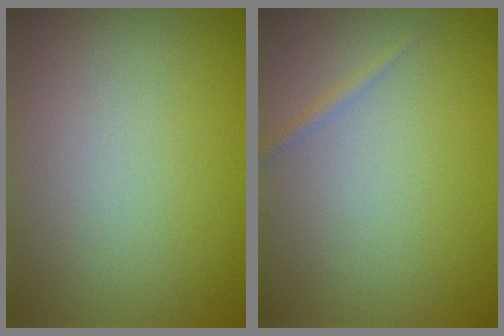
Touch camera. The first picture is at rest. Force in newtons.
{"total": 0.6, "press": 0.6, "slide": 0.0}